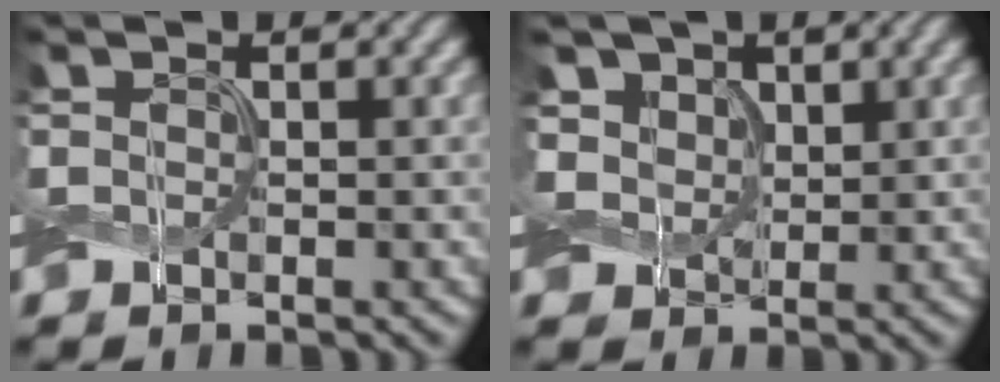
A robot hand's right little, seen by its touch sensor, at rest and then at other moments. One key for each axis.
{"total": 3.9, "fx": 2.0, "fy": 3.0, "fz": 1.6, "tx": -0.051, "ty": 0.010, "tz": 0.024}